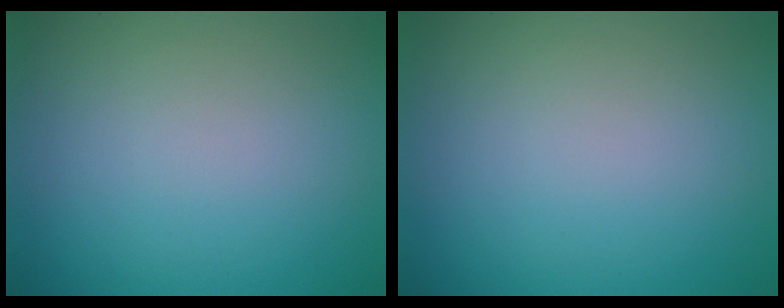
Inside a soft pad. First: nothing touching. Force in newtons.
{"total": 0.0}